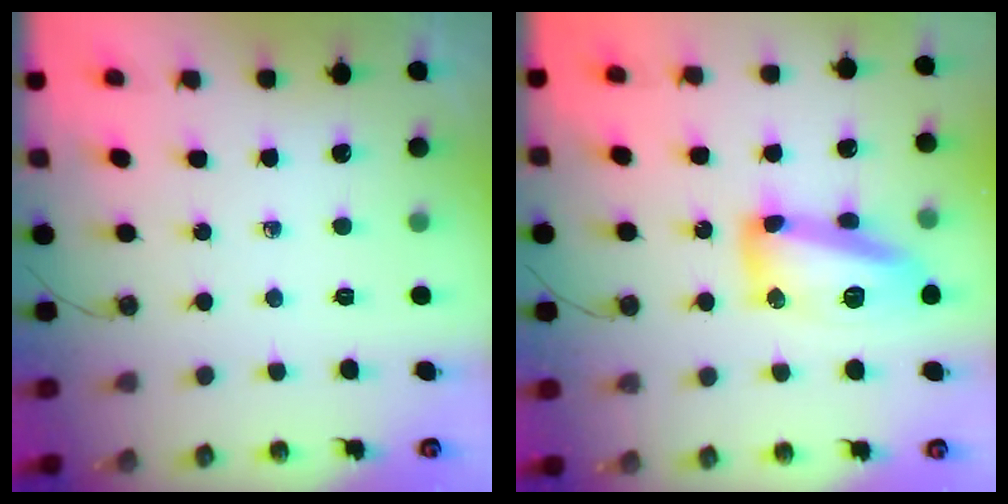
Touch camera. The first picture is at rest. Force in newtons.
{"total": 14.7, "press": 14.6, "slide": 1.0}